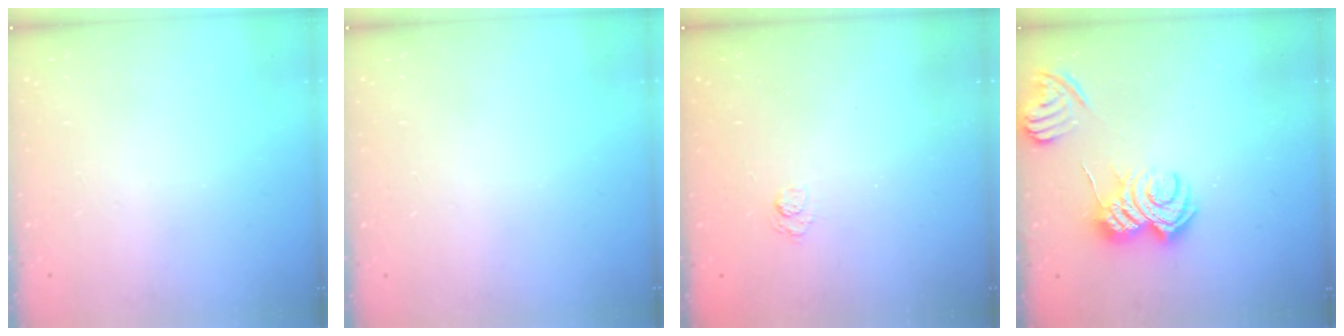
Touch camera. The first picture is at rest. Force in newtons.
{"total": 0.0}
{"total": 2.6, "press": 2.3, "slide": 1.3}
{"total": 7.8, "press": 7.8, "slide": 0.9}